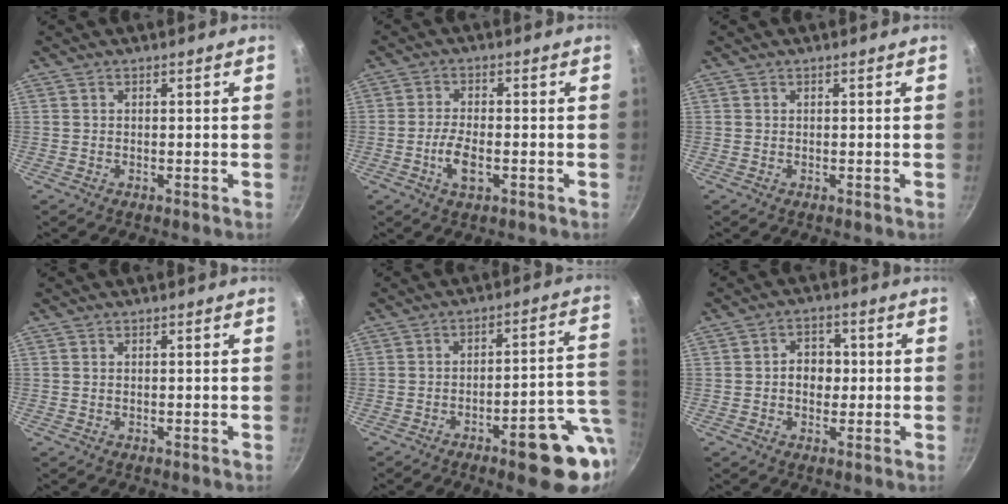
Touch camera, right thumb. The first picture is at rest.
{"total": 5.2, "force": [-1.6, 2.2, 4.4], "torque": [-0.089, 0.008, -0.032]}
{"total": 0.0}
{"total": 0.0}
{"total": 14.1, "force": [-5.5, 4.0, 12.4], "torque": [-0.122, 0.037, -0.071]}
{"total": 5.4, "force": [0.0, 4.3, 3.3], "torque": [-0.019, 0.010, -0.005]}